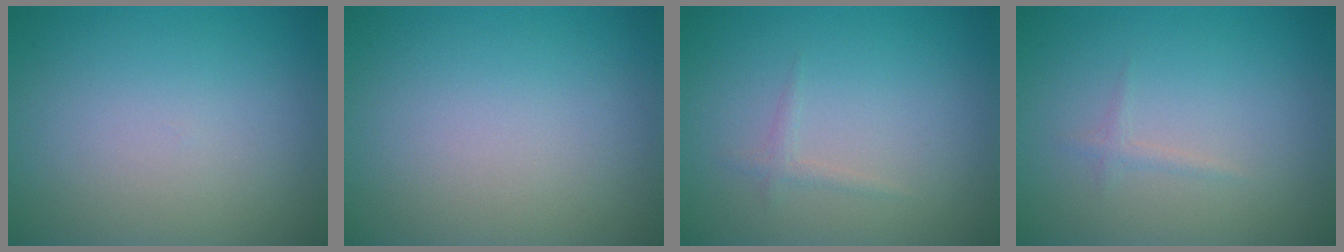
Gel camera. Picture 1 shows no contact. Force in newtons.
{"total": 0.0}
{"total": 0.8, "press": 0.8, "slide": 0.0}
{"total": 0.7, "press": 0.7, "slide": 0.0}